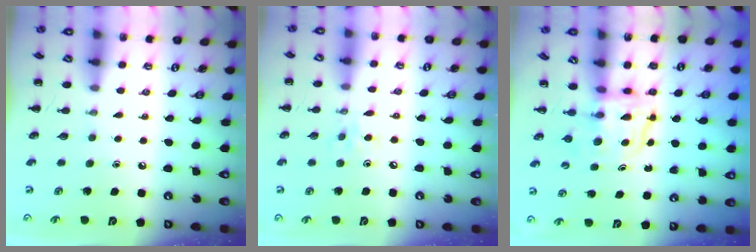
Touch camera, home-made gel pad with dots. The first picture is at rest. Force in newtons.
{"total": 3.4, "press": 3.2, "slide": 1.0}
{"total": 3.6, "press": 3.6, "slide": 0.3}